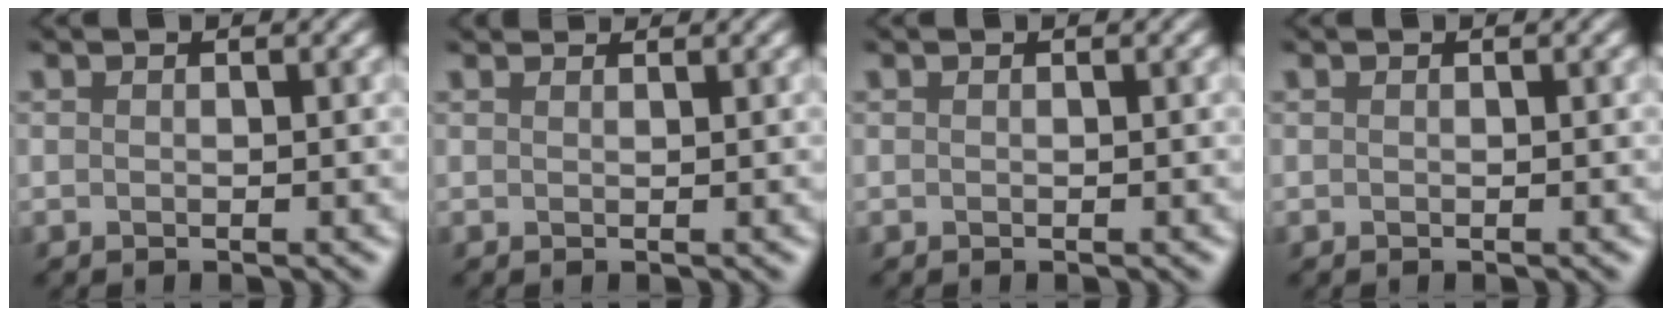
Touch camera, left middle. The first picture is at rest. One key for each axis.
{"total": 1.8, "fx": 1.7, "fy": 0.5, "fz": 0.6, "tx": 0.000, "ty": 0.014, "tz": 0.010}
{"total": 0.0}
{"total": 0.0}